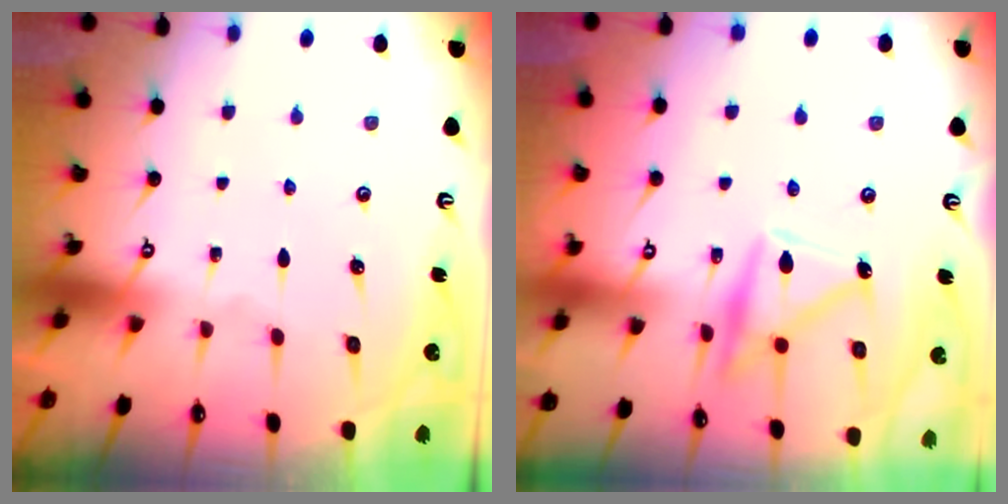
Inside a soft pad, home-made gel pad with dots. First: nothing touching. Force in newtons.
{"total": 14.9, "press": 14.8, "slide": 1.1}